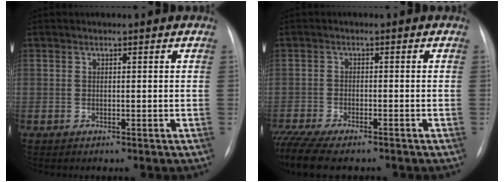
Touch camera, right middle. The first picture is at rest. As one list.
[{"total": 11.3, "force": [-9.4, 2.8, 5.7], "torque": [-0.105, -0.012, -0.147]}]